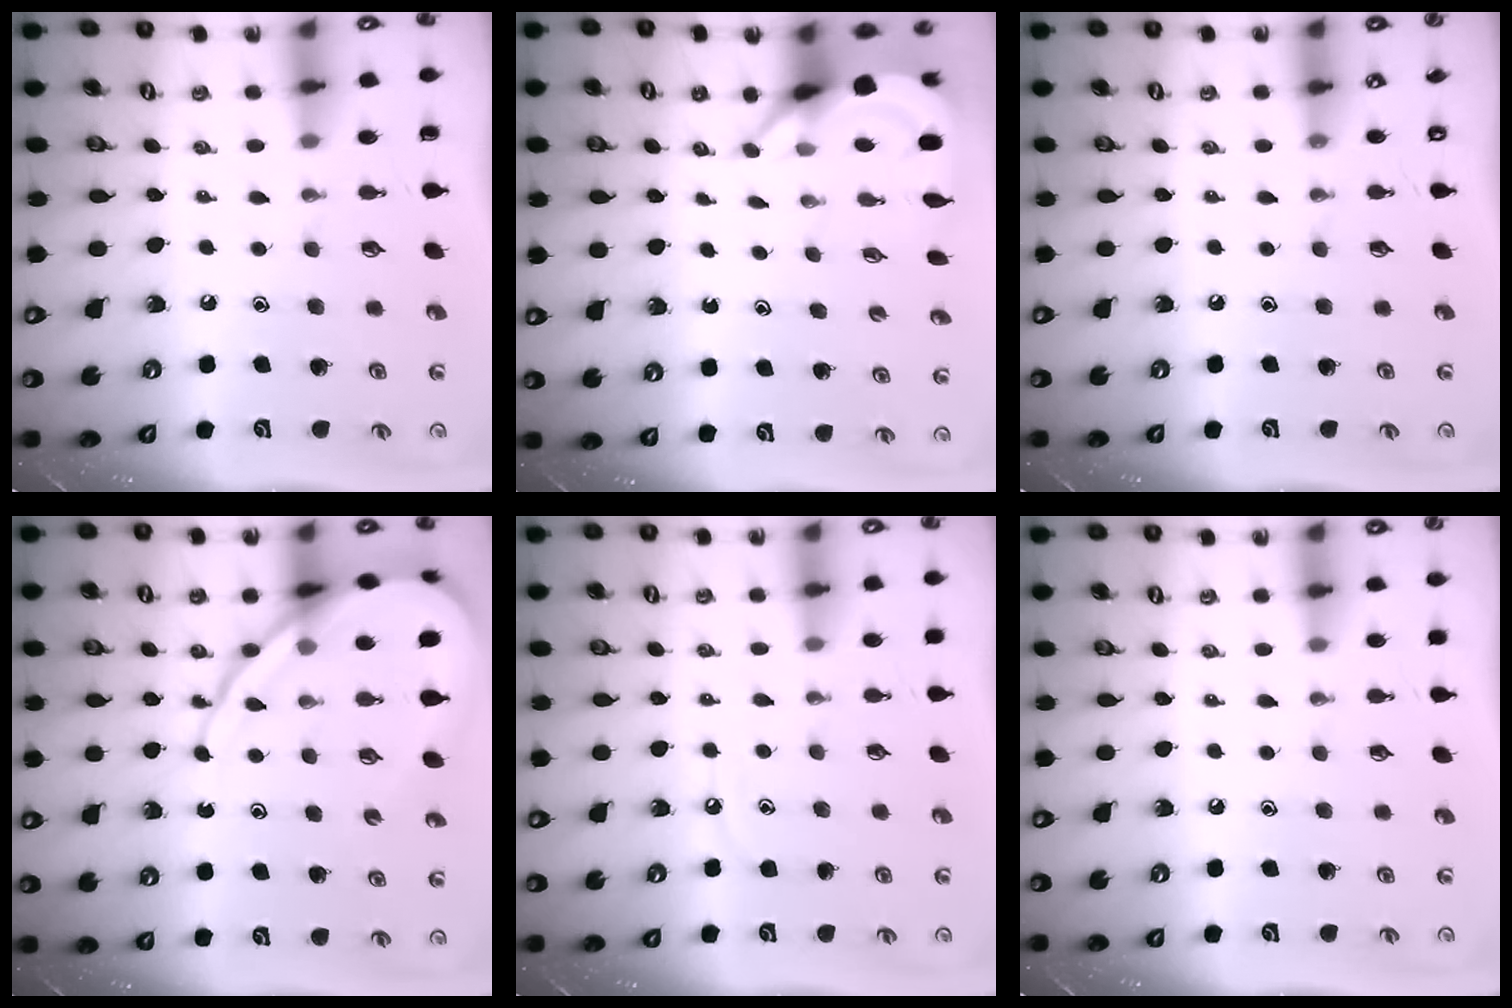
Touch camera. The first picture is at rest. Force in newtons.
{"total": 4.0, "press": 4.0, "slide": 0.2}
{"total": 0.0}
{"total": 14.9, "press": 14.9, "slide": 1.6}
{"total": 4.6, "press": 4.6, "slide": 0.4}
{"total": 2.7, "press": 2.7, "slide": 0.5}